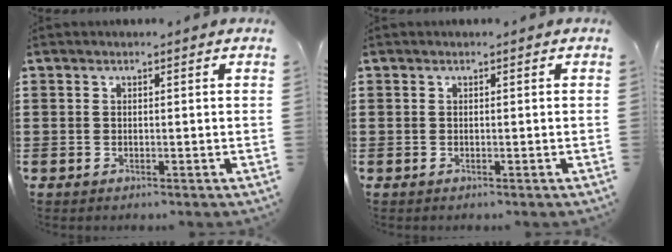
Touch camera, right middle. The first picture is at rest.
{"total": 0.0}